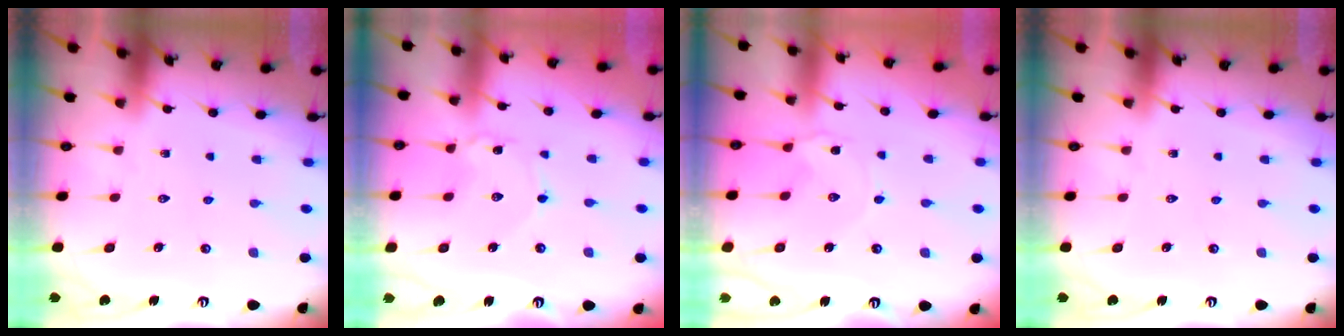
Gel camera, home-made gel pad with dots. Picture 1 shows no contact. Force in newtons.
{"total": 2.0, "press": 2.0, "slide": 0.2}
{"total": 0.0}
{"total": 0.0}